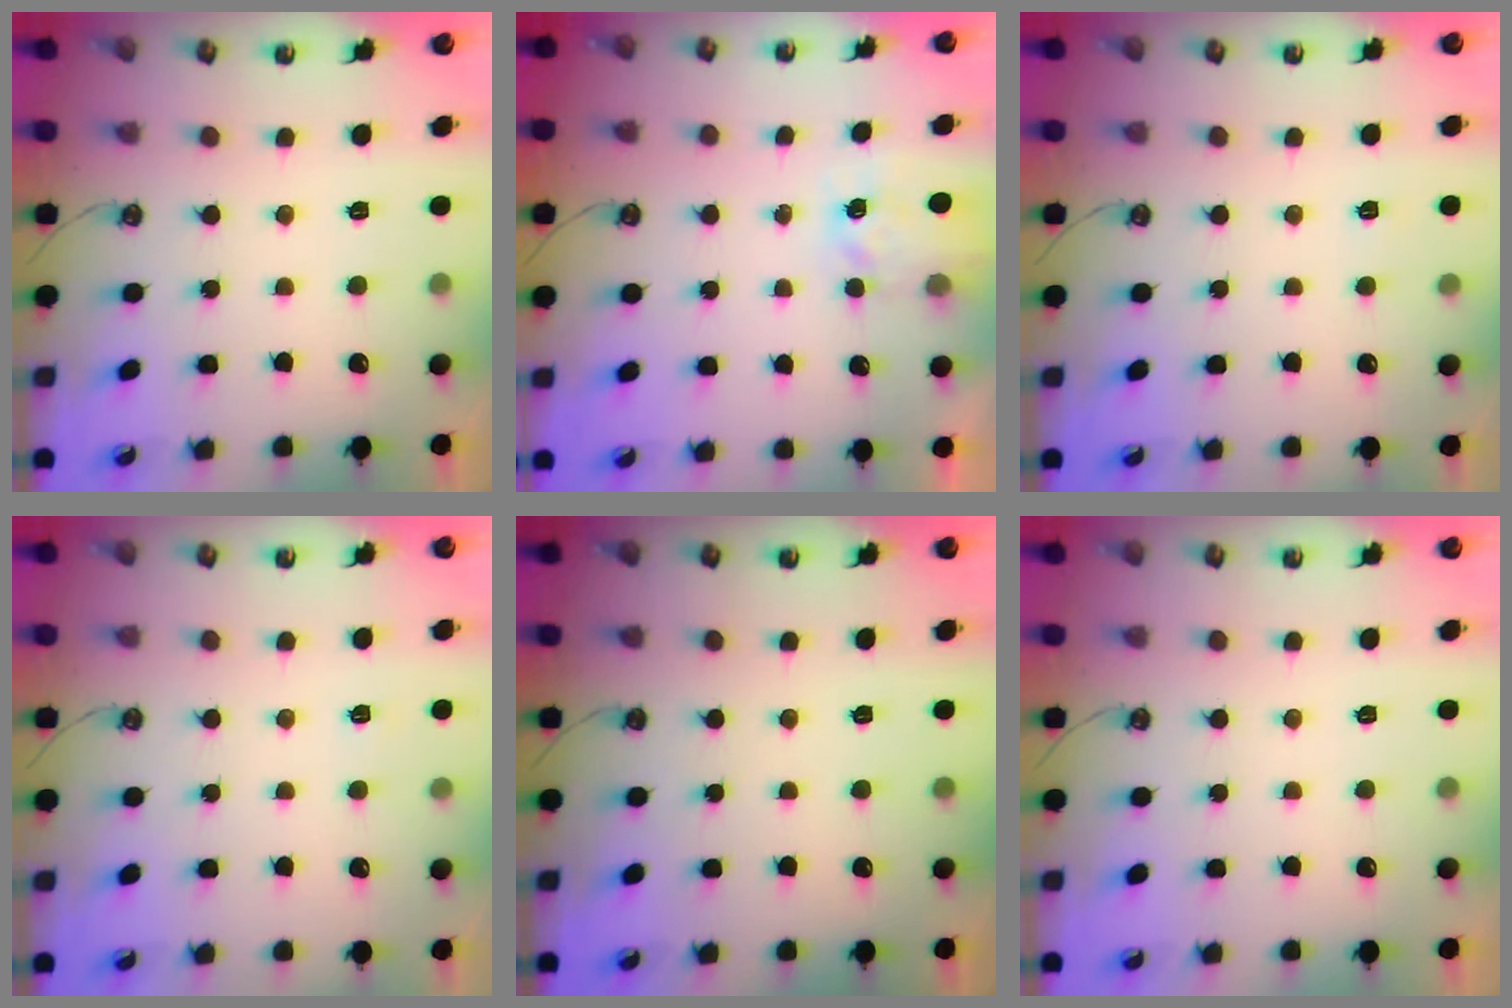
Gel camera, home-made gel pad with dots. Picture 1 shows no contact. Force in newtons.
{"total": 3.4, "press": 3.4, "slide": 0.4}
{"total": 2.8, "press": 2.8, "slide": 0.3}
{"total": 2.8, "press": 2.8, "slide": 0.3}
{"total": 0.0}
{"total": 0.0}